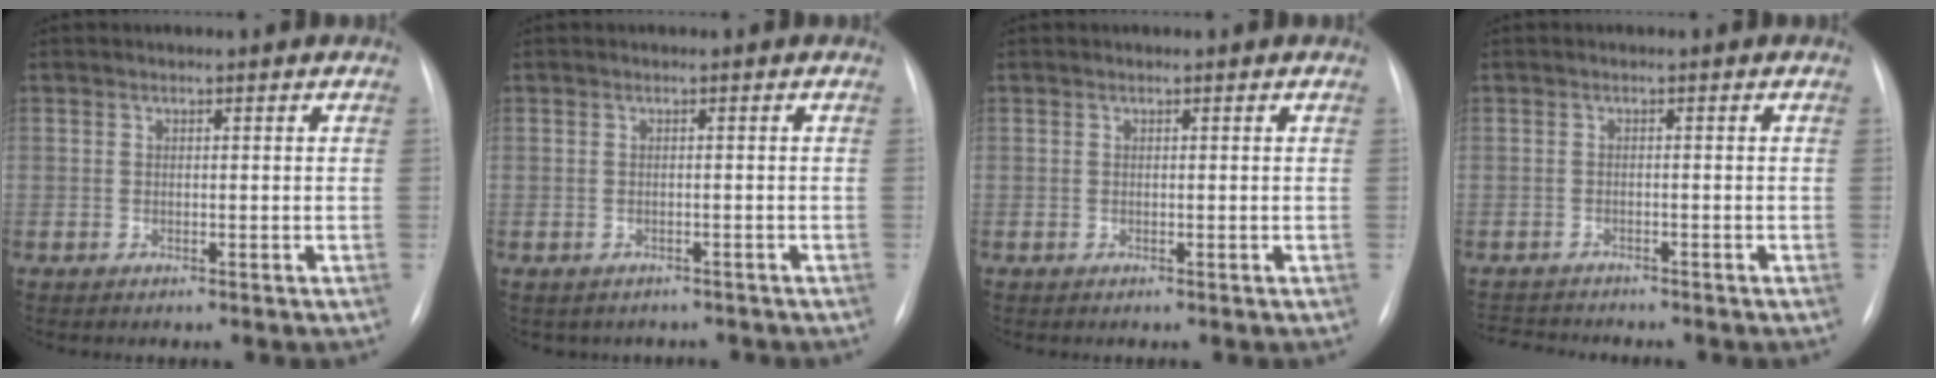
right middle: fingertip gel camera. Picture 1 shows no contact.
{"total": 4.0, "force": [-3.4, 2.1, 0.4], "torque": [-0.006, 0.013, -0.036]}
{"total": 0.0}
{"total": 4.2, "force": [-4.1, 0.6, 0.4], "torque": [-0.004, -0.011, -0.067]}